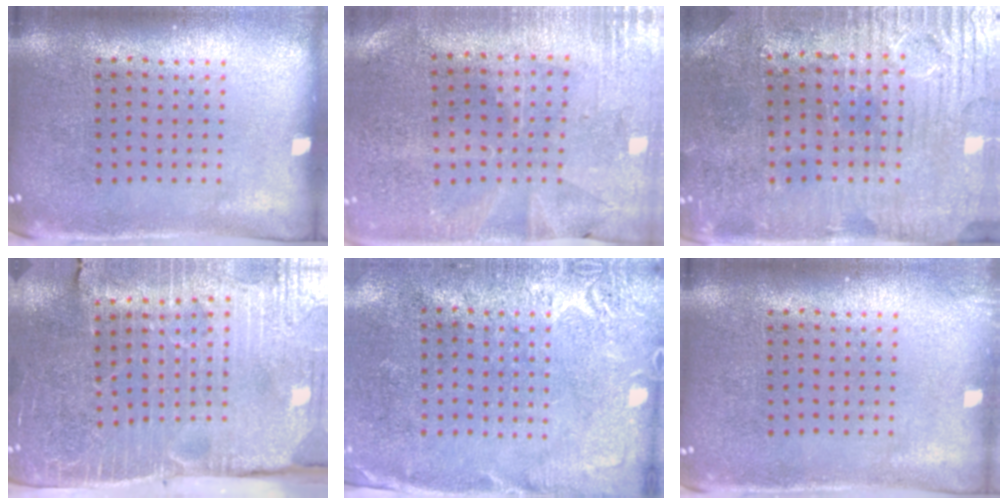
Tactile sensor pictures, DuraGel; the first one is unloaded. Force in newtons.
{"total": 0.5, "press": 0.3, "slide": 0.4}
{"total": 1.7, "press": 1.7, "slide": 0.5}
{"total": 3.8, "press": 3.7, "slide": 0.9}
{"total": 2.7, "press": 2.4, "slide": 1.3}
{"total": 0.7, "press": 0.7, "slide": 0.1}